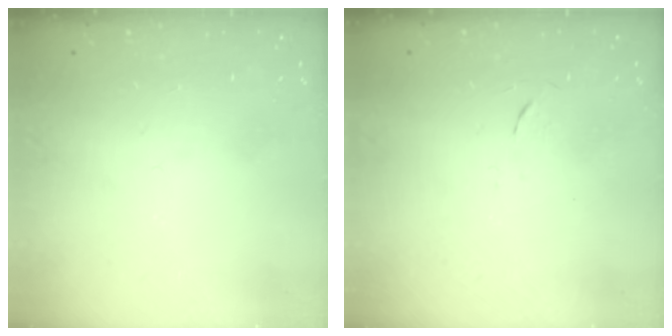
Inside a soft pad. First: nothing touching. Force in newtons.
{"total": 3.7, "press": 3.4, "slide": 1.3}